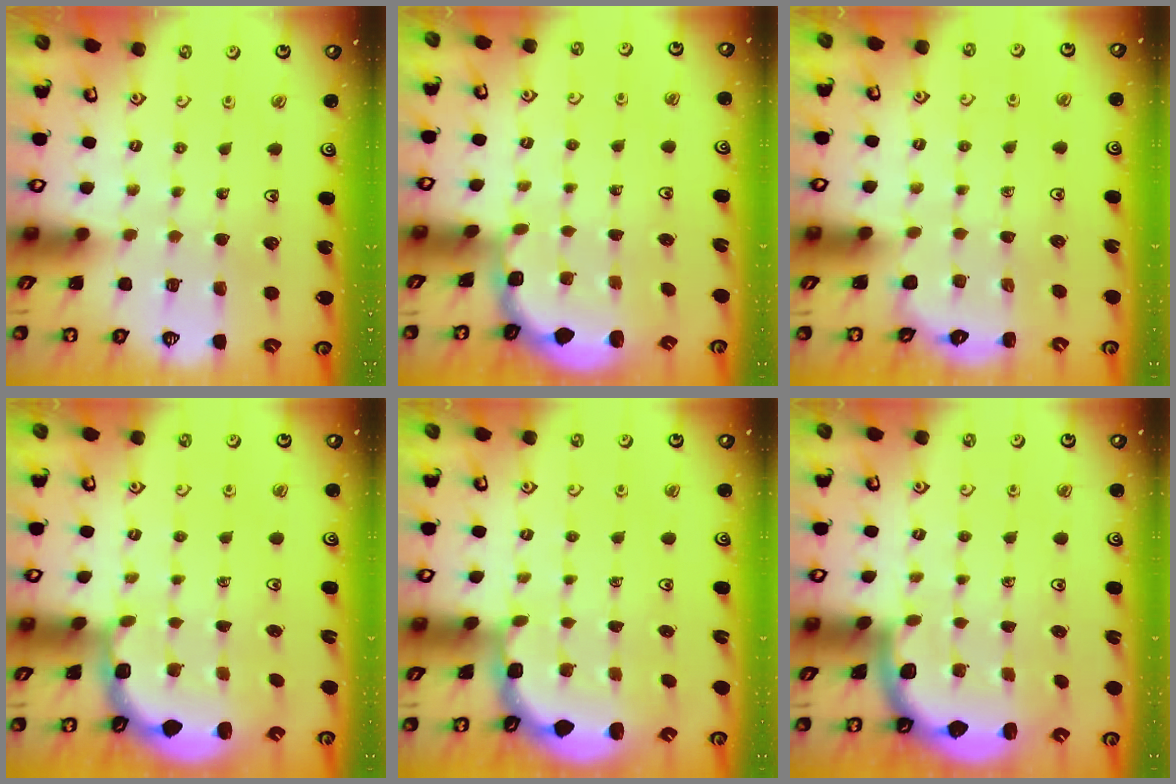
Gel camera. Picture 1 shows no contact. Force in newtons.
{"total": 1.9, "press": 1.8, "slide": 0.7}
{"total": 2.3, "press": 1.9, "slide": 1.3}
{"total": 2.8, "press": 2.3, "slide": 1.7}
{"total": 2.4, "press": 1.7, "slide": 1.7}
{"total": 1.6, "press": 1.6, "slide": 0.1}